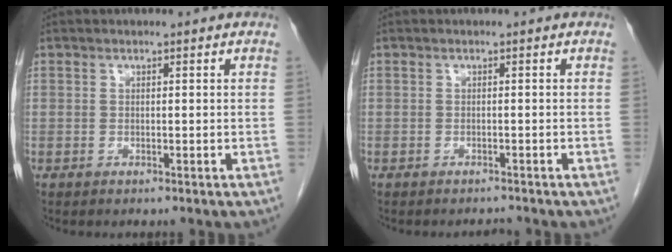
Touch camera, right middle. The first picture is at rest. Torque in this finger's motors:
{"motor_torque": [-0.36, -0.06, -0.01, -0.01]}